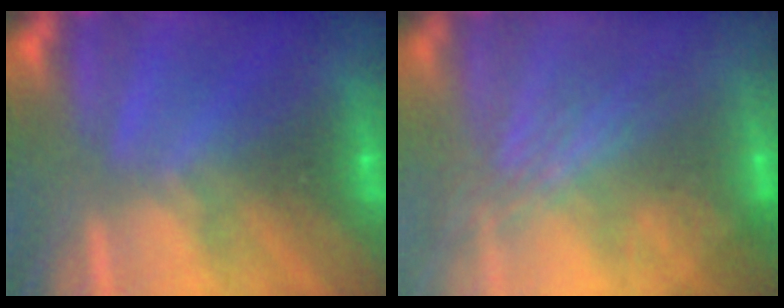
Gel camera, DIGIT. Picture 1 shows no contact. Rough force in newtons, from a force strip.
{"total": 2.8}